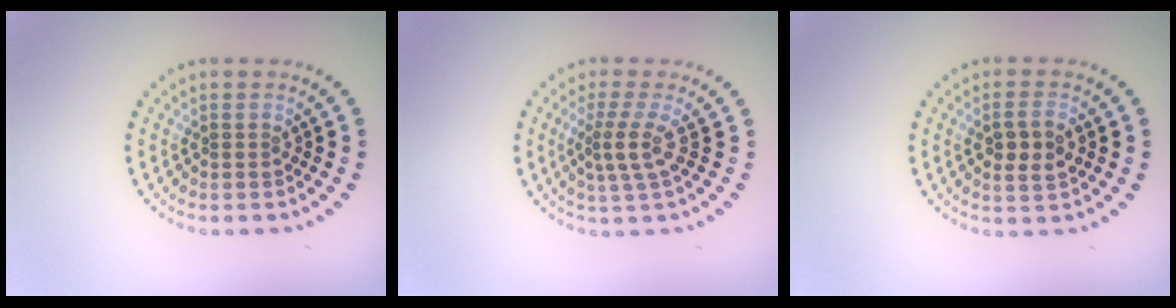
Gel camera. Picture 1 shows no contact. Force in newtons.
{"total": 2.5, "press": 1.8, "slide": 1.8}
{"total": 2.7, "press": 2.7, "slide": 0.3}